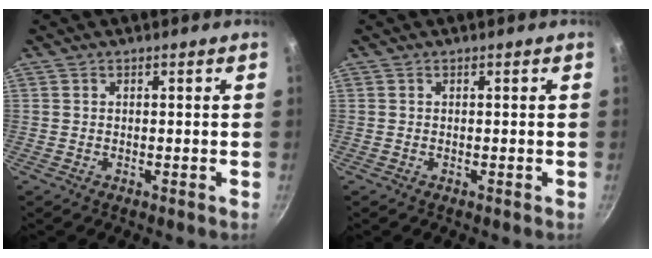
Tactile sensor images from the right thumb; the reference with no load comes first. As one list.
[{"total": 0.0}]